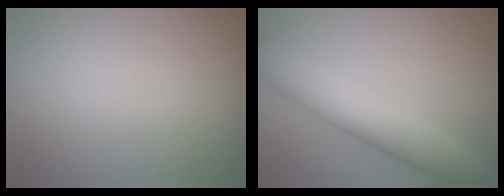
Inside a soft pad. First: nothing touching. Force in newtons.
{"total": 6.7, "press": 6.7, "slide": 0.1}